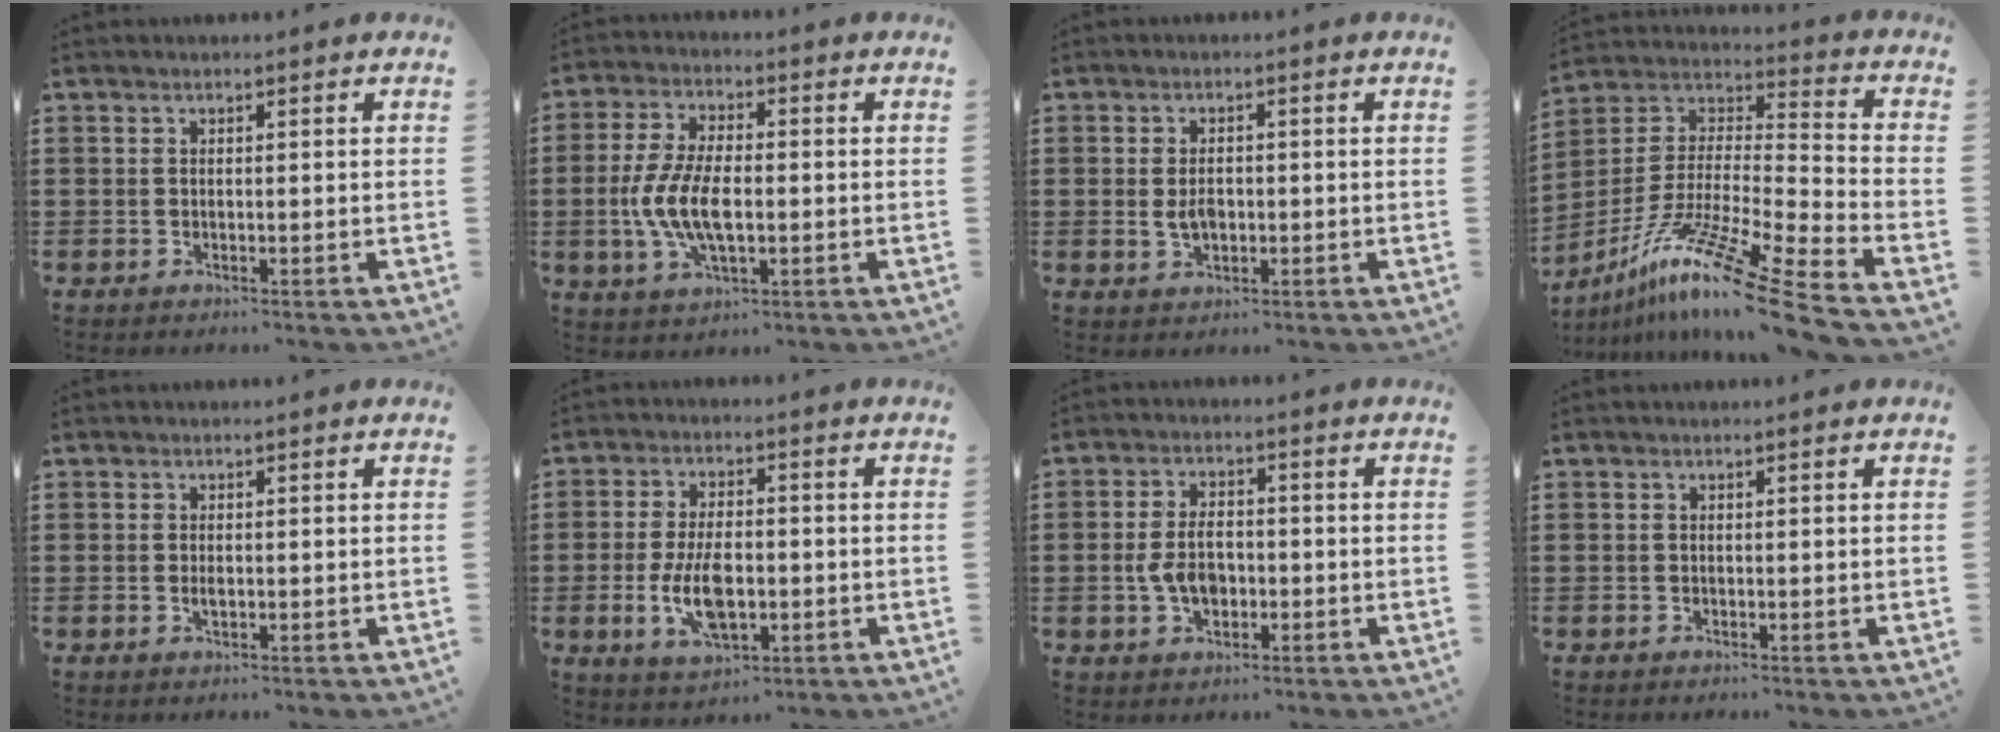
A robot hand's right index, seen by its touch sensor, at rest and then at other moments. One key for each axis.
{"total": 8.7, "fx": -1.3, "fy": 4.0, "fz": 7.6, "tx": -0.173, "ty": -0.004, "tz": -0.030}
{"total": 3.2, "fx": -0.2, "fy": 1.9, "fz": 2.6, "tx": -0.051, "ty": 0.005, "tz": -0.004}
{"total": 15.7, "fx": -12.1, "fy": -0.6, "fz": 10.0, "tx": -0.187, "ty": 0.018, "tz": -0.227}
{"total": 0.9, "fx": -0.1, "fy": 0.5, "fz": 0.7, "tx": -0.015, "ty": 0.000, "tz": -0.001}
{"total": 8.6, "fx": -1.7, "fy": 4.5, "fz": 7.1, "tx": -0.144, "ty": -0.003, "tz": -0.033}
{"total": 5.5, "fx": -1.0, "fy": 3.3, "fz": 4.3, "tx": -0.101, "ty": 0.002, "tz": -0.023}
{"total": 0.0}